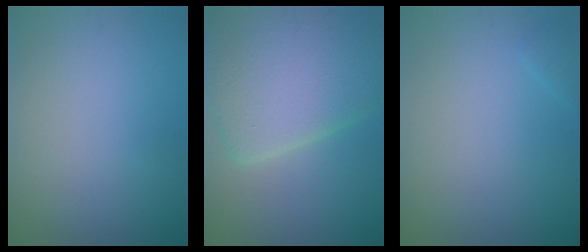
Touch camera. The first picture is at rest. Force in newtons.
{"total": 9.5, "press": 9.5, "slide": 0.7}
{"total": 0.5, "press": 0.5, "slide": 0.0}